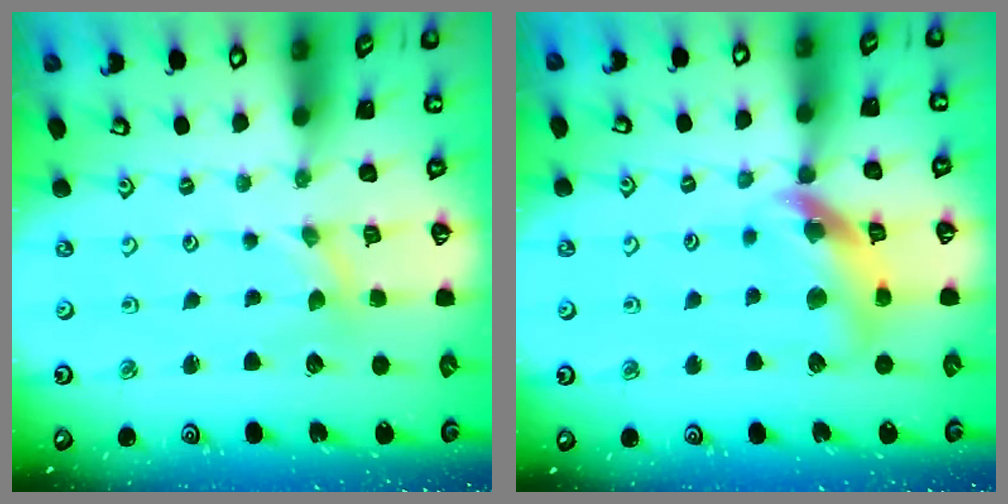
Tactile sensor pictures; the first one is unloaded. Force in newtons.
{"total": 13.8, "press": 13.7, "slide": 1.6}